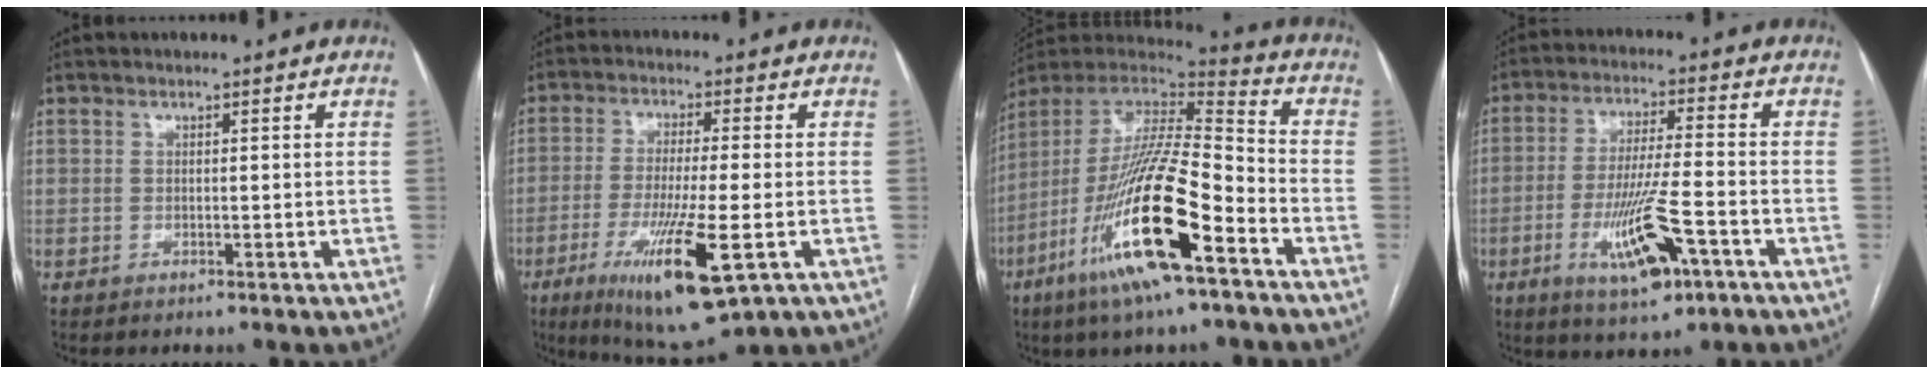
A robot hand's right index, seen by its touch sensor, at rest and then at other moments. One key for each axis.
{"total": 13.5, "fx": -5.2, "fy": 1.6, "fz": 12.4, "tx": -0.230, "ty": -0.039, "tz": -0.082}
{"total": 22.1, "fx": -10.5, "fy": 3.1, "fz": 19.3, "tx": -0.388, "ty": -0.039, "tz": -0.190}
{"total": 11.5, "fx": -4.9, "fy": 1.8, "fz": 10.2, "tx": -0.192, "ty": -0.013, "tz": -0.080}